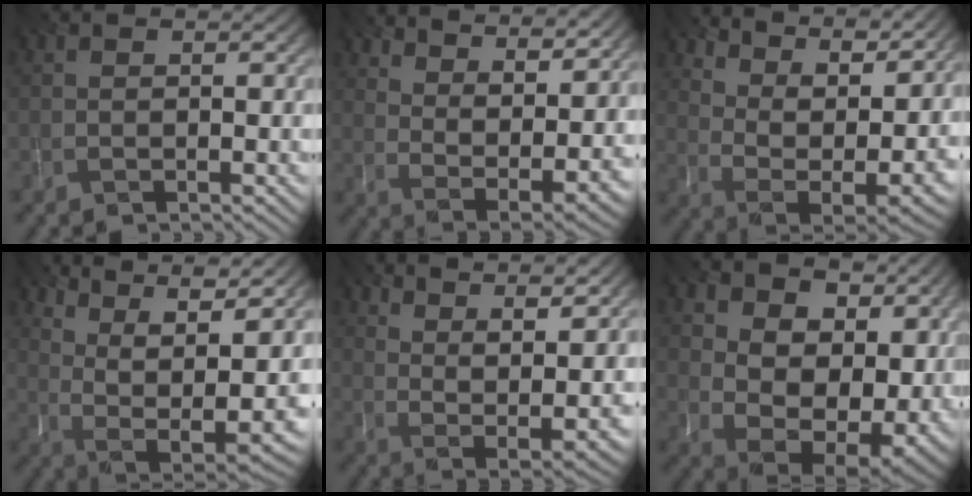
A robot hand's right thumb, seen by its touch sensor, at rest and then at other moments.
{"total": 13.8, "force": [10.4, 4.7, 7.9], "torque": [-0.146, -0.003, 0.140]}
{"total": 15.4, "force": [11.4, 5.3, 8.9], "torque": [-0.171, 0.020, 0.151]}
{"total": 15.5, "force": [7.6, 7.1, 11.5], "torque": [-0.197, 0.028, 0.126]}
{"total": 14.3, "force": [9.9, 4.5, 9.3], "torque": [-0.165, 0.005, 0.143]}
{"total": 16.7, "force": [3.6, 10.7, 12.4], "torque": [-0.172, 0.010, 0.101]}